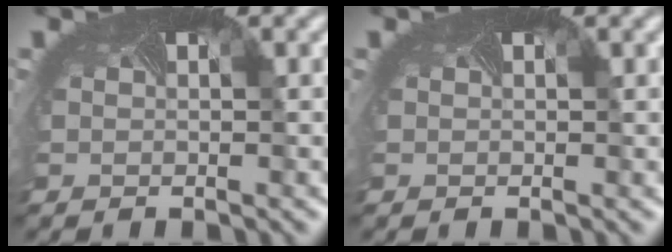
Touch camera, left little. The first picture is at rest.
{"total": 0.0}